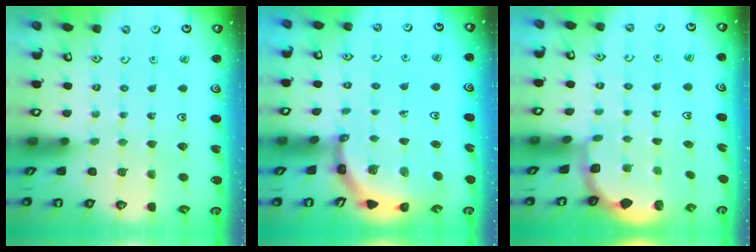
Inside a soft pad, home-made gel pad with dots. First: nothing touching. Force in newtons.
{"total": 4.2, "press": 4.2, "slide": 0.5}
{"total": 1.9, "press": 1.7, "slide": 0.7}